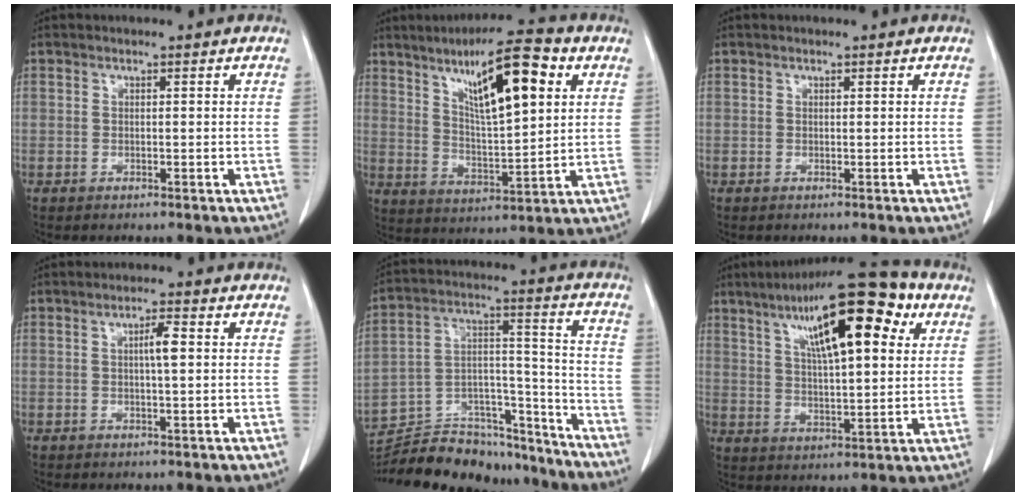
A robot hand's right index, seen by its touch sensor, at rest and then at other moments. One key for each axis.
{"total": 14.0, "fx": 6.3, "fy": 2.4, "fz": 12.2, "tx": -0.202, "ty": 0.011, "tz": 0.107}
{"total": 0.0}
{"total": 2.7, "fx": 0.4, "fy": 0.1, "fz": 2.7, "tx": -0.045, "ty": 0.003, "tz": 0.008}
{"total": 23.4, "fx": -21.5, "fy": 6.6, "fz": 6.1, "tx": -0.122, "ty": 0.035, "tz": -0.329}
{"total": 19.5, "fx": 9.1, "fy": 4.7, "fz": 16.5, "tx": -0.267, "ty": 0.037, "tz": 0.146}